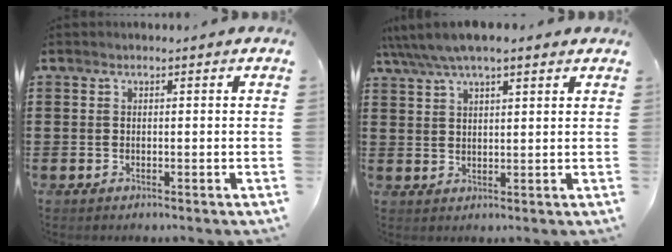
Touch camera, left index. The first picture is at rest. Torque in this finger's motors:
{"motor_torque": [-0.56, -0.41, -0.34, 0.11]}